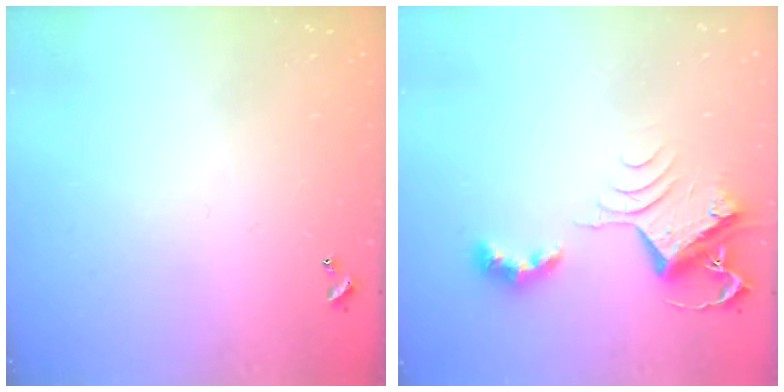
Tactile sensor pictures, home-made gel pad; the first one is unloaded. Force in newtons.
{"total": 7.2, "press": 7.2, "slide": 0.4}